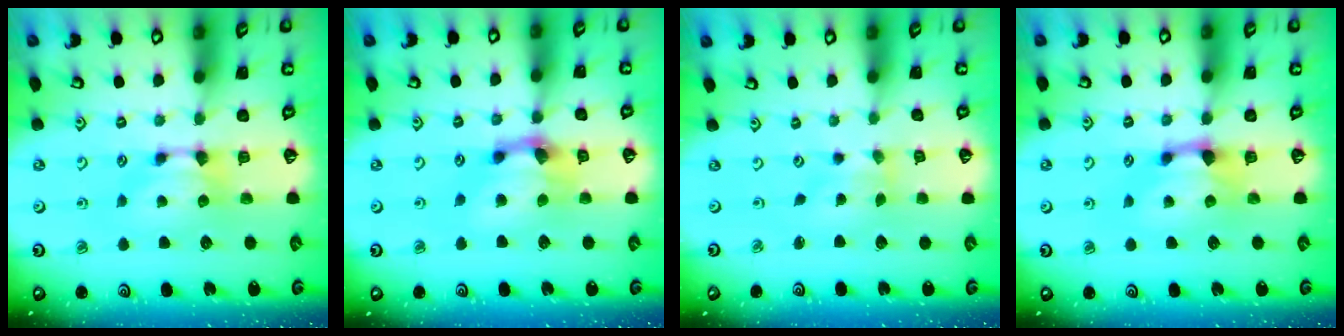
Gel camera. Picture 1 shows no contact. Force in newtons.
{"total": 4.5, "press": 4.0, "slide": 1.9}
{"total": 1.8, "press": 1.5, "slide": 1.1}
{"total": 1.2, "press": 0.3, "slide": 1.2}